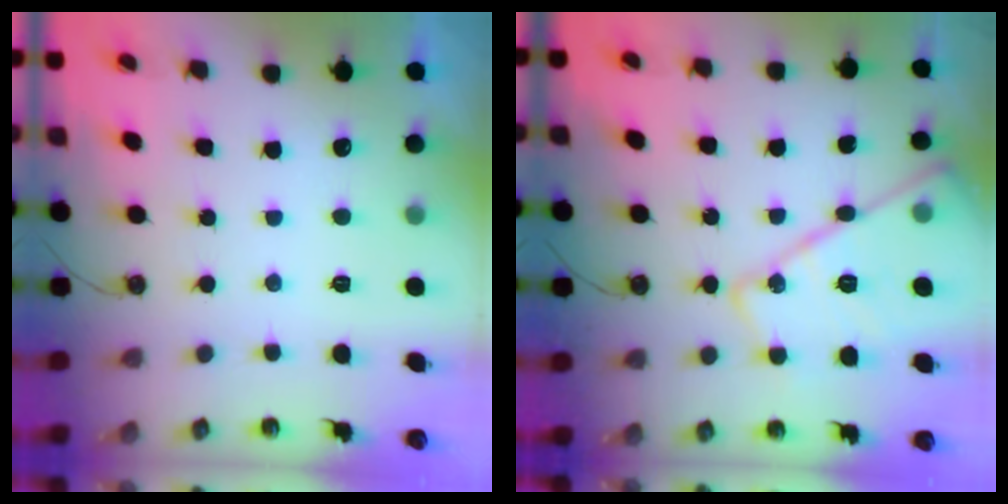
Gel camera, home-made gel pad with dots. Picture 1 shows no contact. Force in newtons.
{"total": 18.1, "press": 18.1, "slide": 1.4}